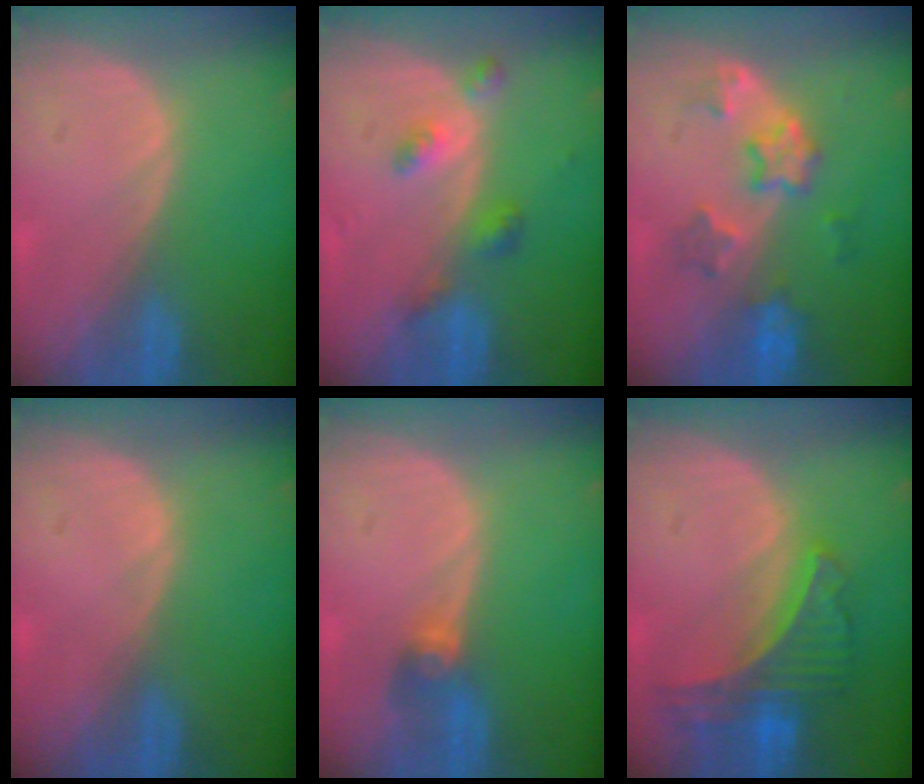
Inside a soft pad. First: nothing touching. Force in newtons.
{"total": 4.2, "press": 3.9, "slide": 1.6}
{"total": 5.8, "press": 5.8, "slide": 0.2}
{"total": 0.0}
{"total": 2.7, "press": 2.7, "slide": 0.1}
{"total": 7.8, "press": 6.9, "slide": 3.6}